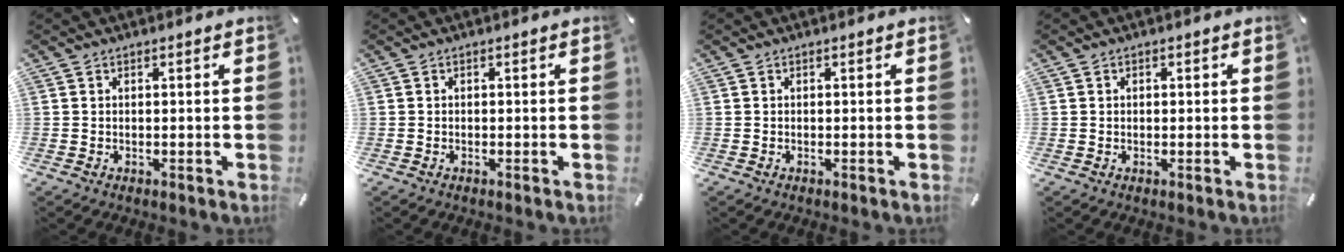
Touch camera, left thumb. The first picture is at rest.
{"total": 0.0}
{"total": 0.0}
{"total": 0.7, "force": [0.0, 0.6, 0.3], "torque": [-0.005, 0.004, -0.001]}